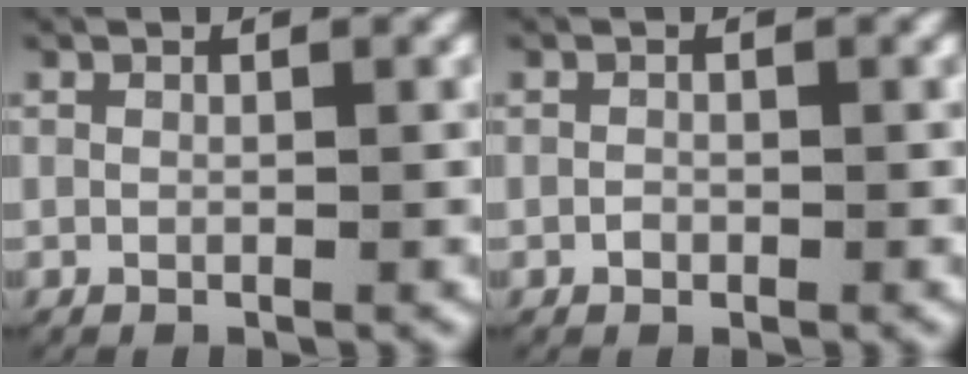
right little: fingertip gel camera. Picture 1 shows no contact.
{"total": 0.6, "force": [-0.4, 0.4, 0.2], "torque": [-0.010, -0.003, -0.006]}